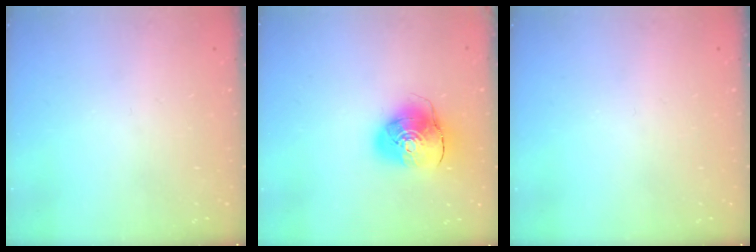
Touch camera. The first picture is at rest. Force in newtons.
{"total": 10.4, "press": 10.3, "slide": 1.4}
{"total": 0.0}